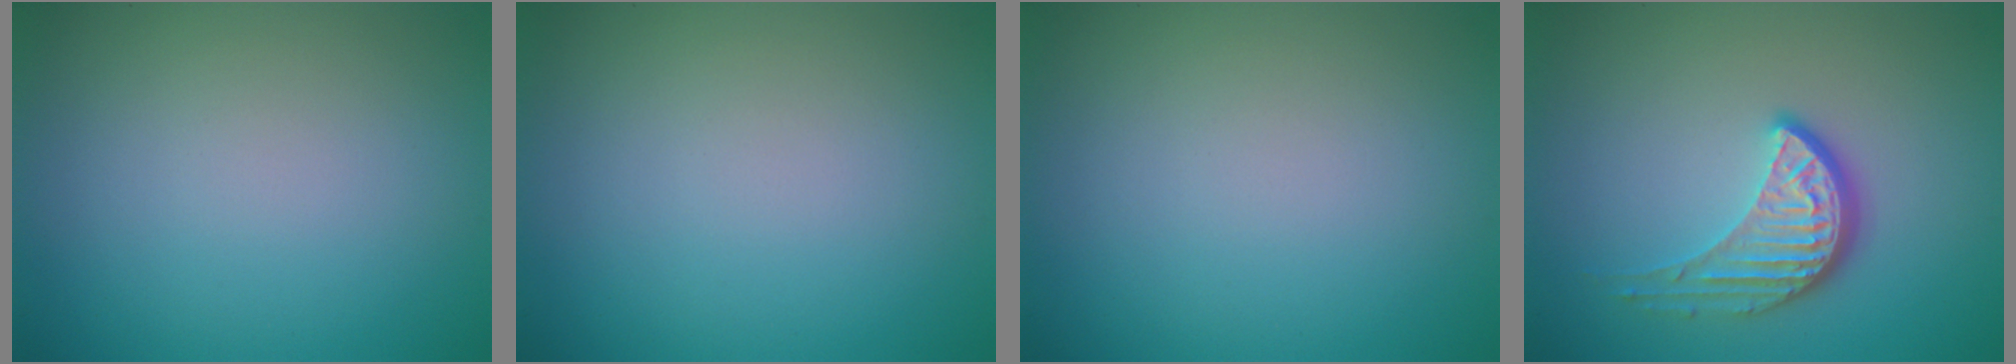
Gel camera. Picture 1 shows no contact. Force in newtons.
{"total": 0.0}
{"total": 0.0}
{"total": 4.1, "press": 3.0, "slide": 2.8}